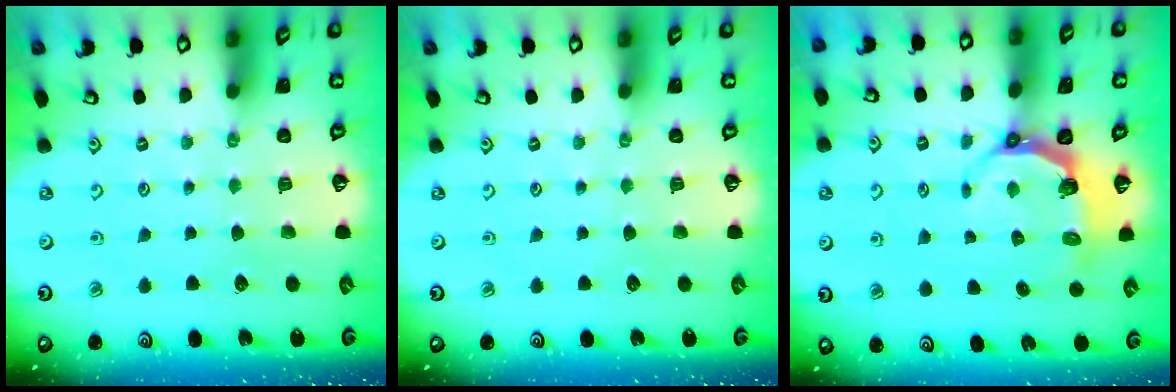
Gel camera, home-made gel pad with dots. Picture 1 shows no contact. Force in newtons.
{"total": 0.0}
{"total": 4.7, "press": 3.4, "slide": 3.2}